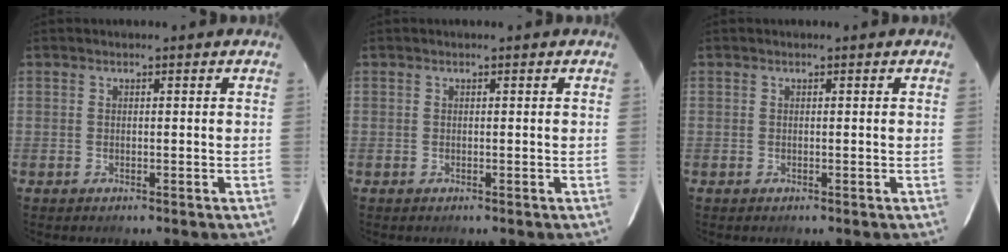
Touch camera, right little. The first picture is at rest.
{"total": 0.0}
{"total": 0.0}